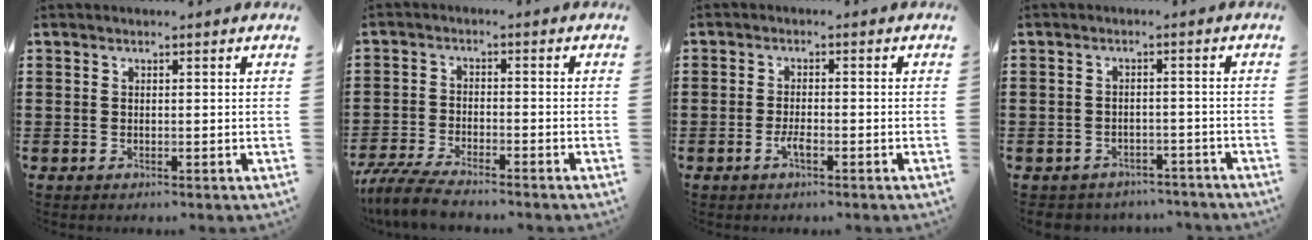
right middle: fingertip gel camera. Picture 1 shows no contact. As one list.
[{"total": 5.0, "force": [-4.6, 0.5, 2.0], "torque": [-0.060, -0.012, -0.096]}, {"total": 2.5, "force": [-1.2, 0.7, 2.1], "torque": [-0.044, 0.000, -0.024]}, {"total": 2.5, "force": [-2.4, 0.6, -0.3], "torque": [-0.003, 0.000, -0.055]}]